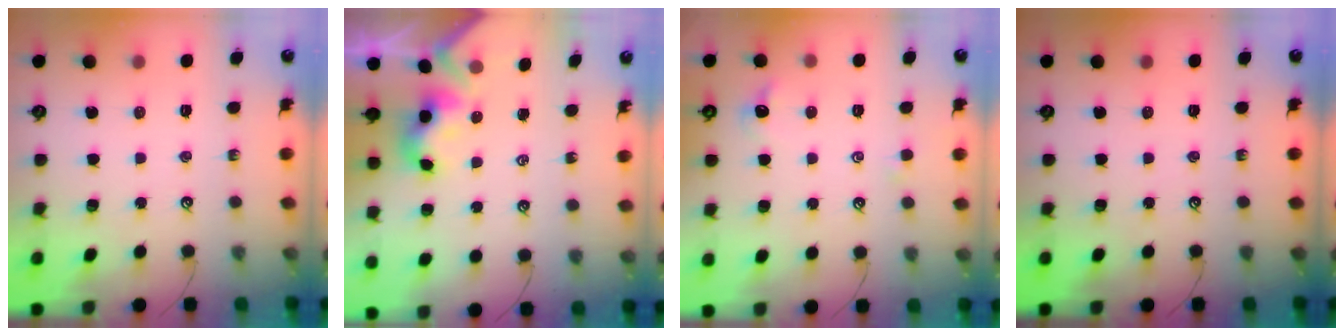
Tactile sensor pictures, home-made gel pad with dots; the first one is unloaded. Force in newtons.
{"total": 3.6, "press": 3.6, "slide": 0.4}
{"total": 0.6, "press": 0.2, "slide": 0.6}
{"total": 0.0}